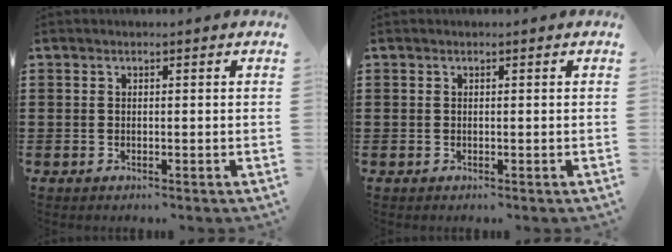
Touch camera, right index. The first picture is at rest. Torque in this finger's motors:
{"motor_torque": [0.00, 0.00, 0.00, -0.01]}